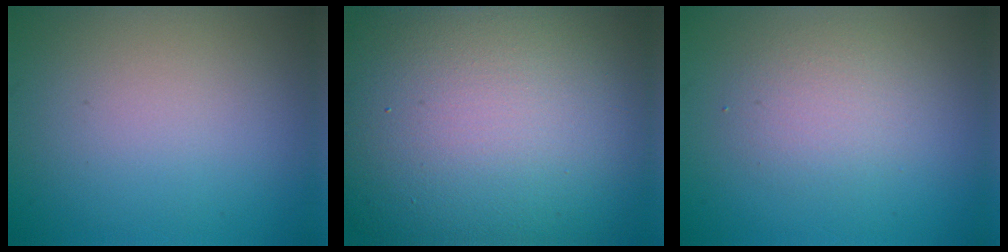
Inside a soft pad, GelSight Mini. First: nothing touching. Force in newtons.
{"total": 20.1, "press": 20.1, "slide": 0.9}
{"total": 2.4, "press": 2.4, "slide": 0.1}